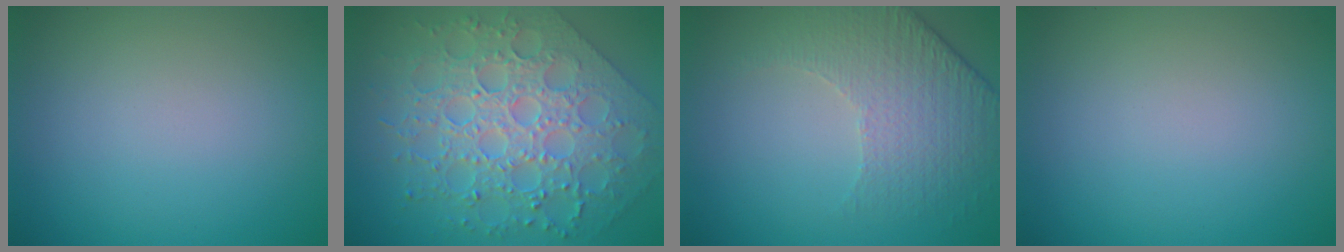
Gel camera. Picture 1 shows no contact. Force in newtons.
{"total": 7.2, "press": 6.0, "slide": 3.9}
{"total": 4.7, "press": 3.4, "slide": 3.2}
{"total": 0.0}